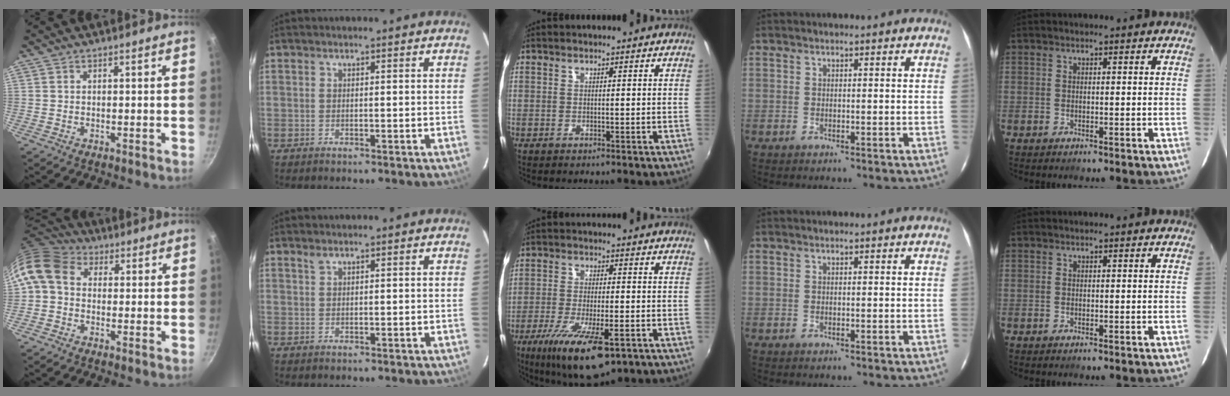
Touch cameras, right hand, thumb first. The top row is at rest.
{"thumb": {"total": 9.9, "force": [1.1, 7.8, 5.9], "torque": [-0.105, 0.024, 0.000]}, "index": {"total": 0.8, "force": [0.7, 0.2, 0.4], "torque": [-0.006, 0.003, 0.014]}, "middle": {"total": 15.2, "force": [-8.4, 4.0, 12.0], "torque": [-0.232, -0.051, -0.136]}}